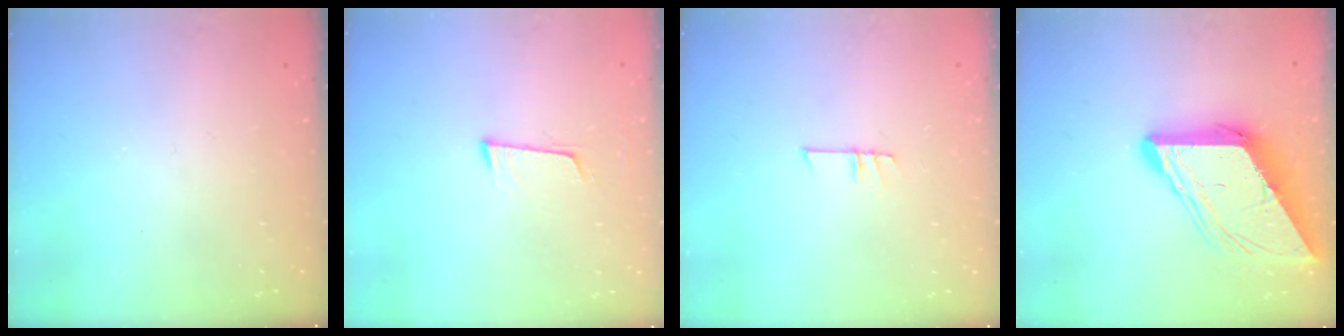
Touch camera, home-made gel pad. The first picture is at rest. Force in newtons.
{"total": 5.8, "press": 5.5, "slide": 1.9}
{"total": 5.5, "press": 5.4, "slide": 0.6}
{"total": 12.0, "press": 11.9, "slide": 1.2}